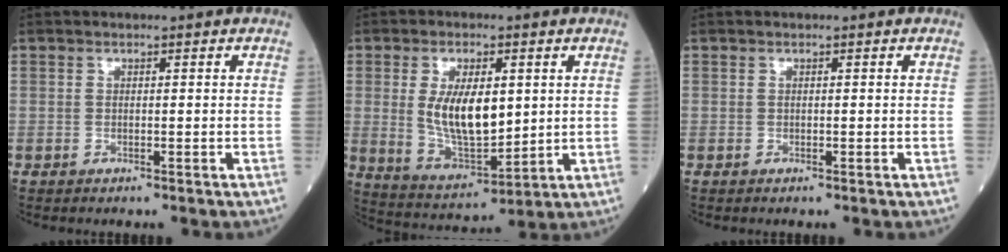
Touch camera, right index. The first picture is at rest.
{"total": 11.3, "force": [1.7, 4.5, 10.2], "torque": [-0.198, -0.009, 0.039]}
{"total": 0.0}